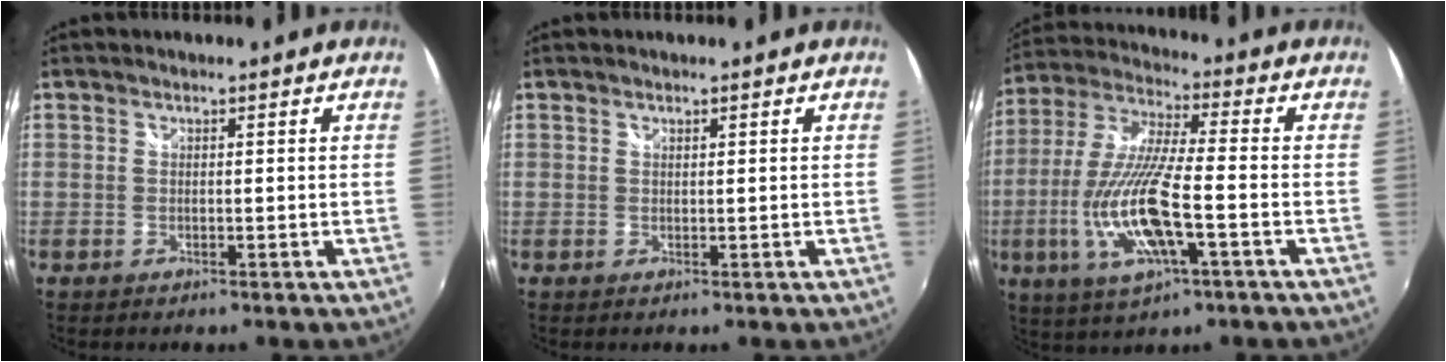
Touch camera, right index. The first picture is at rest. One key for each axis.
{"total": 0.0}
{"total": 16.6, "fx": -5.1, "fy": 3.7, "fz": 15.3, "tx": -0.321, "ty": -0.019, "tz": -0.096}